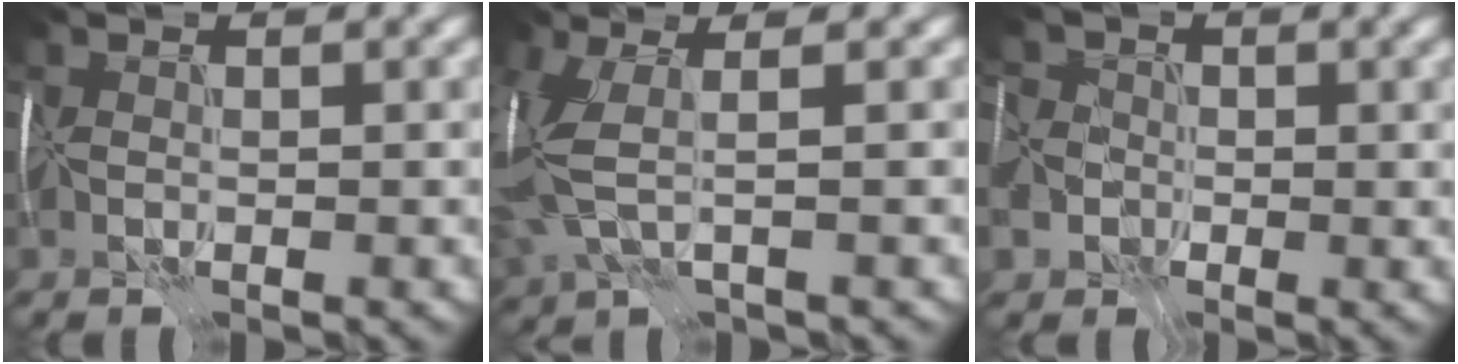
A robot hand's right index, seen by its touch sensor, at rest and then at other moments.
{"total": 4.9, "force": [-0.3, 1.6, 4.6], "torque": [-0.131, -0.010, -0.007]}
{"total": 8.9, "force": [-3.4, 7.0, 4.3], "torque": [-0.102, -0.021, -0.082]}